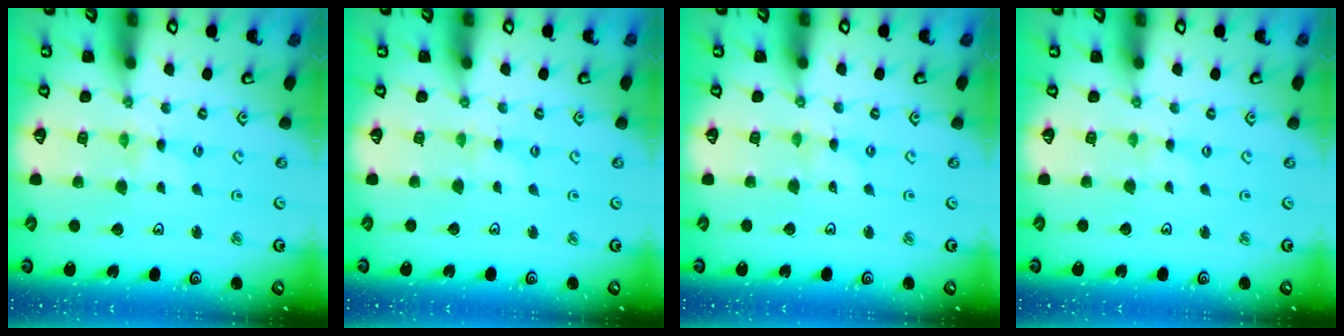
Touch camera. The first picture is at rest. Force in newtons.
{"total": 1.2, "press": 1.2, "slide": 0.3}
{"total": 0.0}
{"total": 0.0}